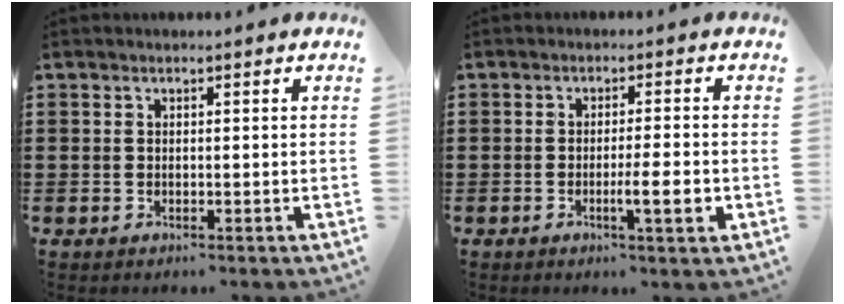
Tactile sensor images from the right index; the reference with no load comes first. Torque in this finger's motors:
{"motor_torque": [0.55, -0.02, 0.13, 0.05]}